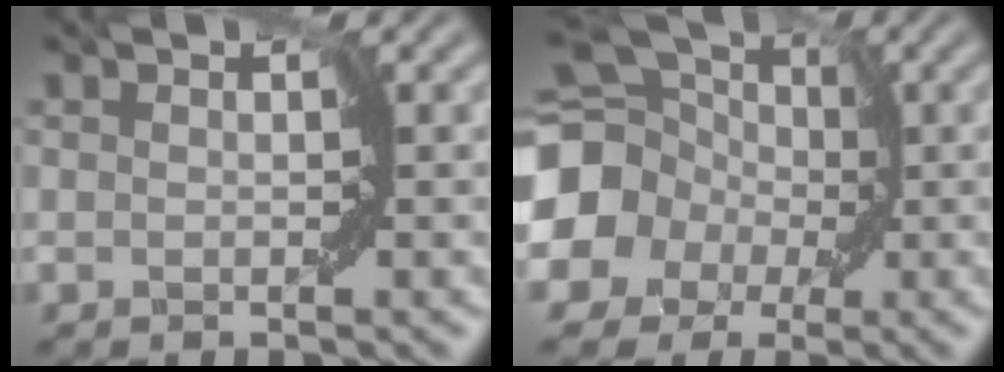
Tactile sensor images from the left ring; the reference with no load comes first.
{"total": 13.9, "force": [-1.8, 12.3, 6.1], "torque": [-0.139, -0.007, -0.062]}